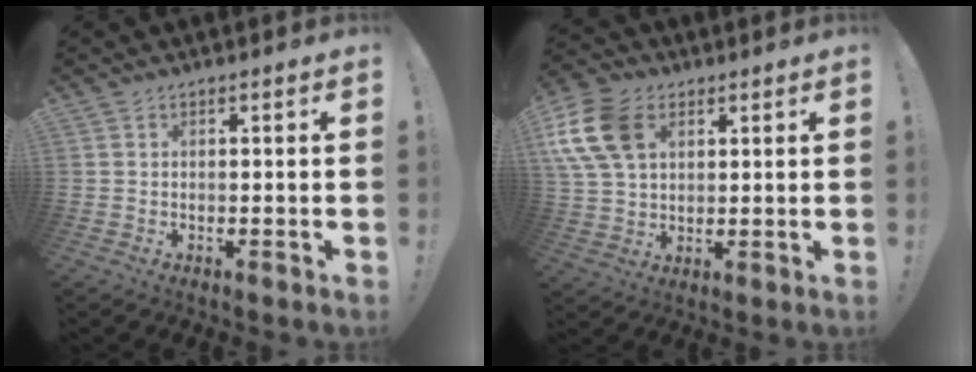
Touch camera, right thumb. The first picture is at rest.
{"total": 15.5, "force": [5.3, 10.8, 9.8], "torque": [-0.201, -0.012, 0.103]}